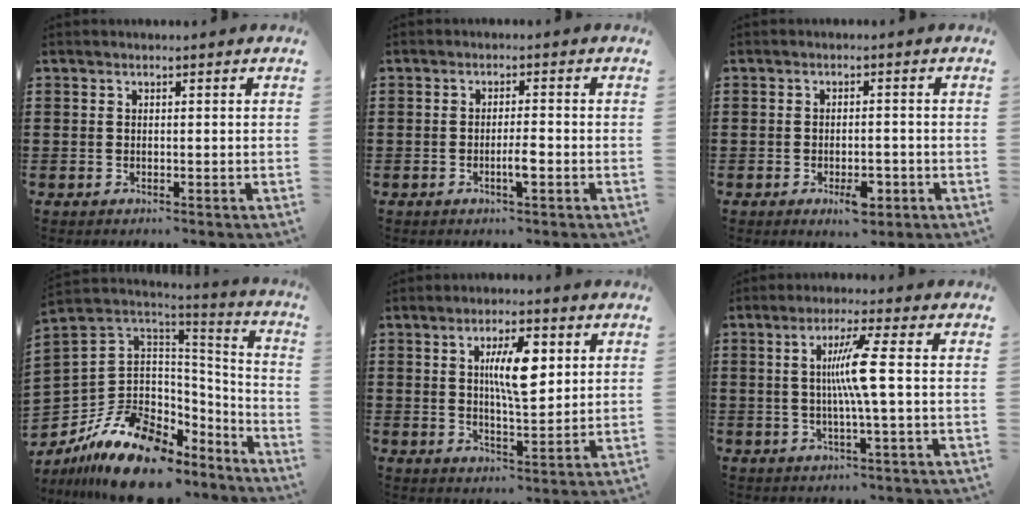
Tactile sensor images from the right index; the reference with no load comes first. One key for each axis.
{"total": 2.8, "fx": -1.0, "fy": 0.3, "fz": 2.5, "tx": -0.045, "ty": 0.002, "tz": -0.018}
{"total": 3.7, "fx": -1.7, "fy": 1.5, "fz": 3.0, "tx": -0.054, "ty": 0.002, "tz": -0.032}
{"total": 16.0, "fx": -8.8, "fy": 9.7, "fz": 9.1, "tx": -0.208, "ty": 0.026, "tz": -0.154}
{"total": 8.3, "fx": 2.3, "fy": 2.6, "fz": 7.5, "tx": -0.134, "ty": 0.002, "tz": 0.033}
{"total": 7.1, "fx": 0.3, "fy": -0.7, "fz": 7.0, "tx": -0.139, "ty": -0.006, "tz": -0.006}